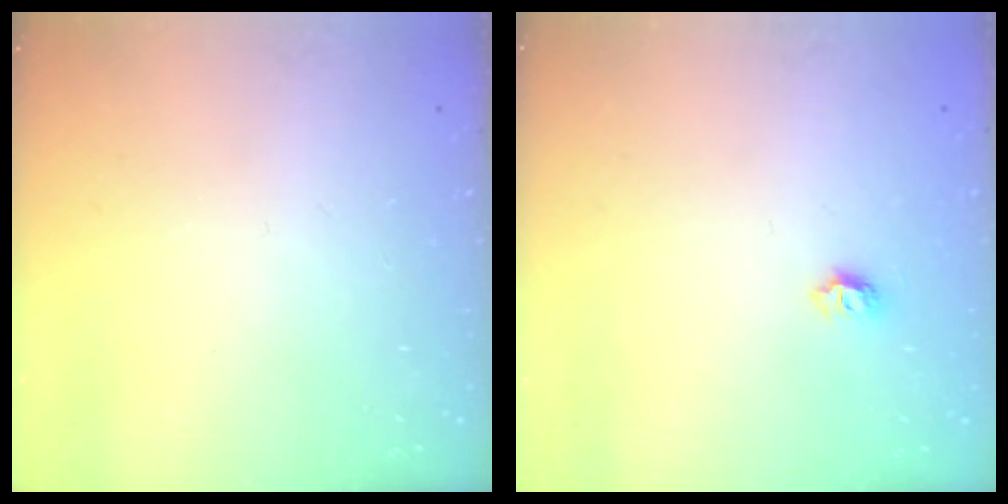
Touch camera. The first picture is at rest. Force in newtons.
{"total": 5.5, "press": 5.5, "slide": 0.5}